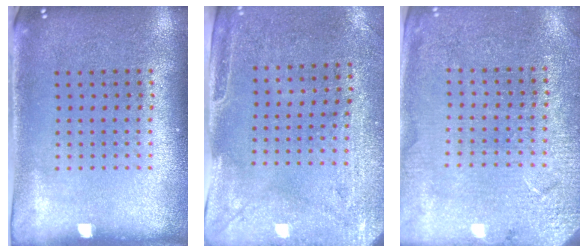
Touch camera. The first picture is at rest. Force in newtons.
{"total": 3.0, "press": 2.4, "slide": 1.7}
{"total": 2.8, "press": 2.8, "slide": 0.1}